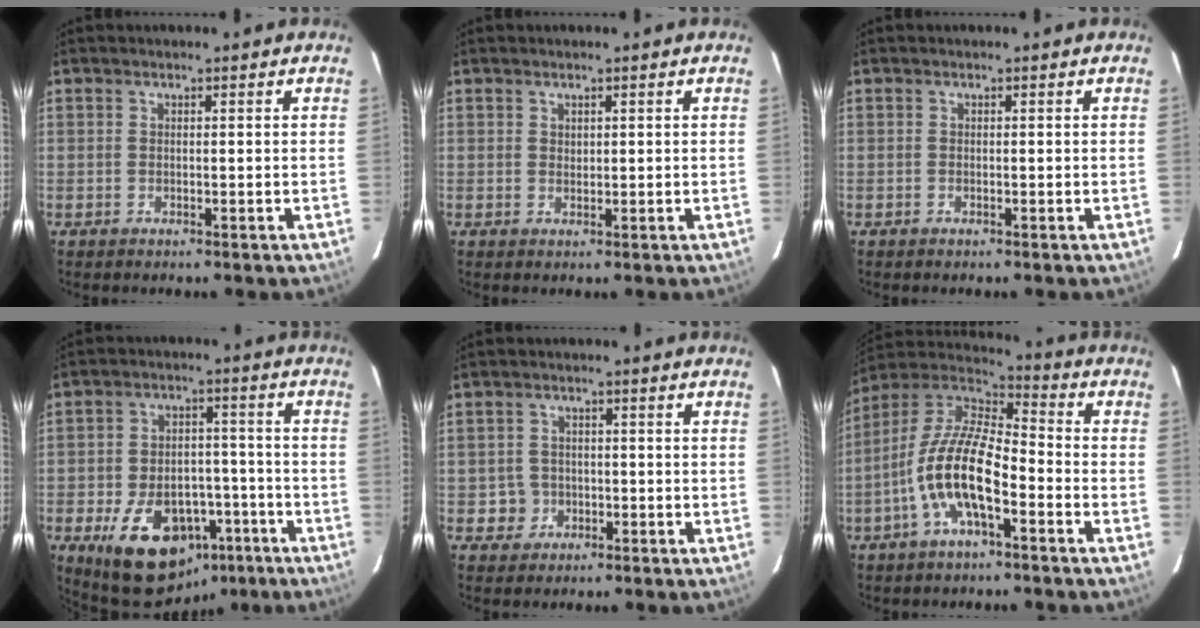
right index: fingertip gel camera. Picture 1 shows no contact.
{"total": 2.2, "force": [1.1, 1.8, 0.7], "torque": [-0.005, 0.003, 0.022]}
{"total": 0.0}
{"total": 16.6, "force": [-9.1, 10.7, 8.9], "torque": [-0.177, 0.027, -0.109]}
{"total": 3.8, "force": [-1.1, 3.6, 0.1], "torque": [-0.005, 0.018, -0.014]}
{"total": 14.6, "force": [-5.5, 5.0, 12.5], "torque": [-0.251, -0.001, -0.111]}